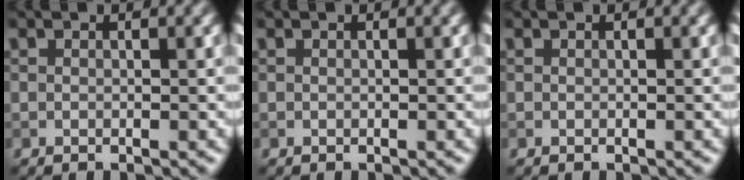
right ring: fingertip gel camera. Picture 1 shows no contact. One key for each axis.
{"total": 0.0}
{"total": 0.0}